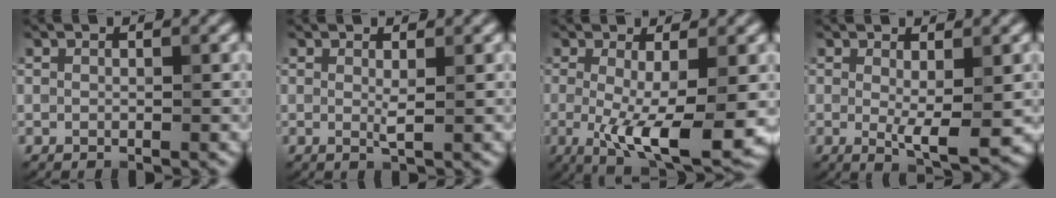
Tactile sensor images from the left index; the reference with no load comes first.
{"total": 0.9, "force": [0.3, 0.0, 0.9], "torque": [-0.018, -0.005, 0.003]}
{"total": 8.2, "force": [-1.3, 2.0, 7.8], "torque": [-0.132, -0.024, -0.019]}
{"total": 3.3, "force": [0.1, 0.6, 3.3], "torque": [-0.053, -0.013, 0.004]}